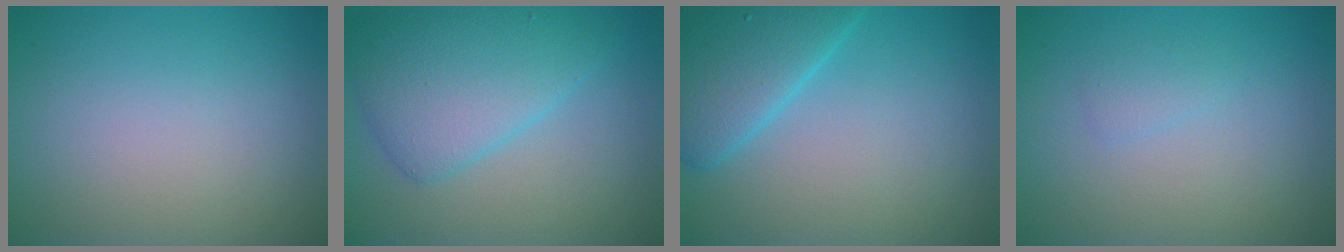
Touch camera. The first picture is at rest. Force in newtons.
{"total": 5.7, "press": 5.7, "slide": 0.1}
{"total": 5.5, "press": 5.5, "slide": 0.3}
{"total": 0.9, "press": 0.9, "slide": 0.1}